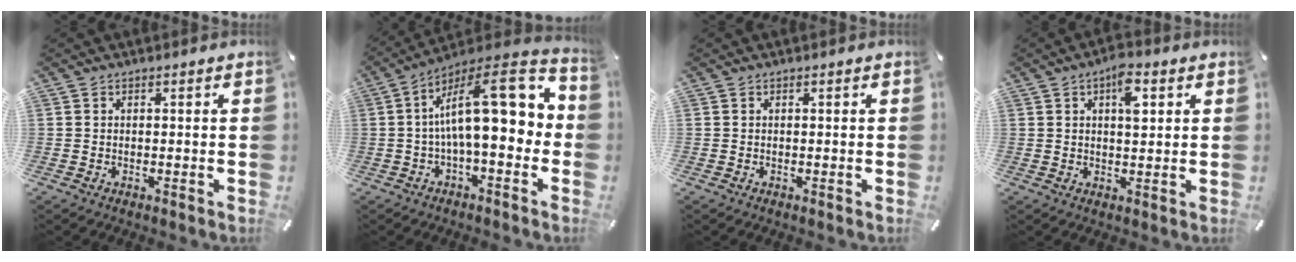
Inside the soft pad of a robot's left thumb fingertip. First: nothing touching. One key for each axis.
{"total": 20.3, "fx": 1.9, "fy": 7.8, "fz": 18.7, "tx": -0.292, "ty": -0.016, "tz": 0.031}
{"total": 0.0}
{"total": 6.4, "fx": 2.1, "fy": 3.0, "fz": 5.2, "tx": -0.070, "ty": -0.006, "tz": 0.026}